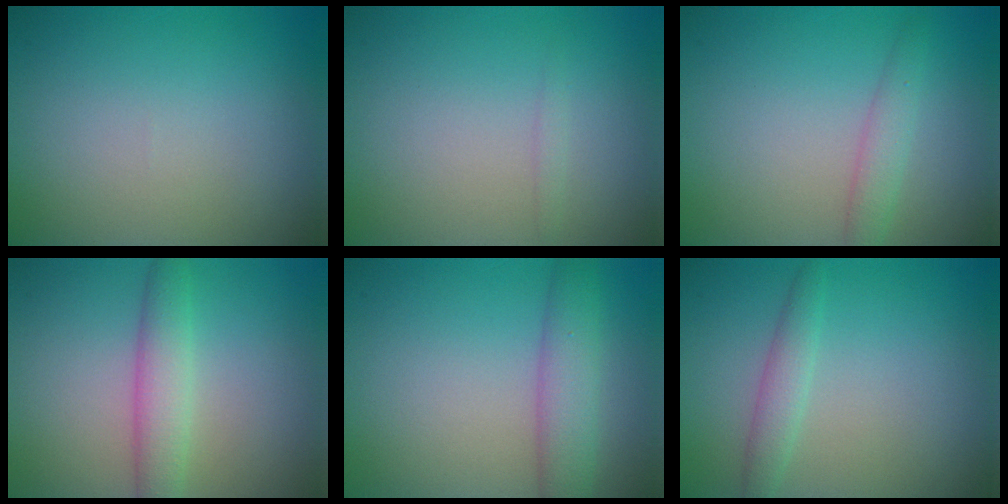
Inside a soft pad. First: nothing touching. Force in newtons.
{"total": 0.5, "press": 0.5, "slide": 0.0}
{"total": 1.8, "press": 1.8, "slide": 0.1}
{"total": 3.2, "press": 3.2, "slide": 0.2}
{"total": 3.7, "press": 3.6, "slide": 0.4}
{"total": 1.9, "press": 1.9, "slide": 0.1}